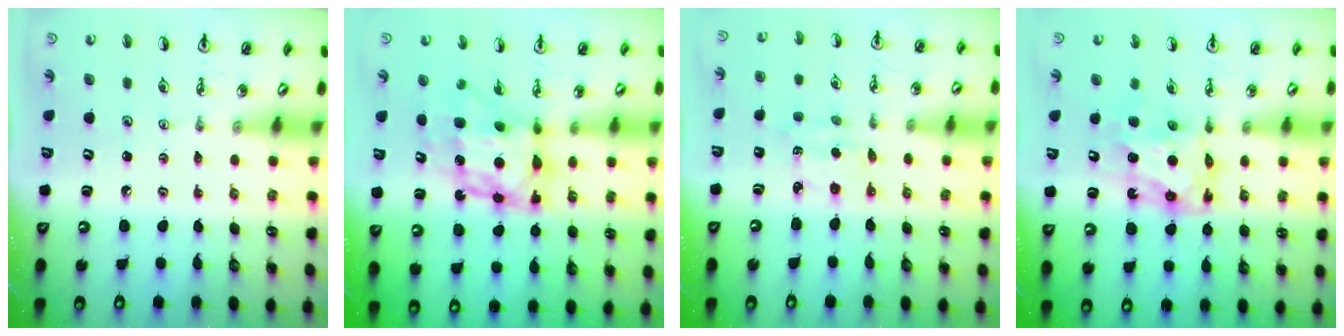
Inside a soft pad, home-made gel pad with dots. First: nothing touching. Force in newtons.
{"total": 8.7, "press": 8.7, "slide": 0.8}
{"total": 2.3, "press": 2.3, "slide": 0.5}
{"total": 7.1, "press": 7.1, "slide": 0.3}